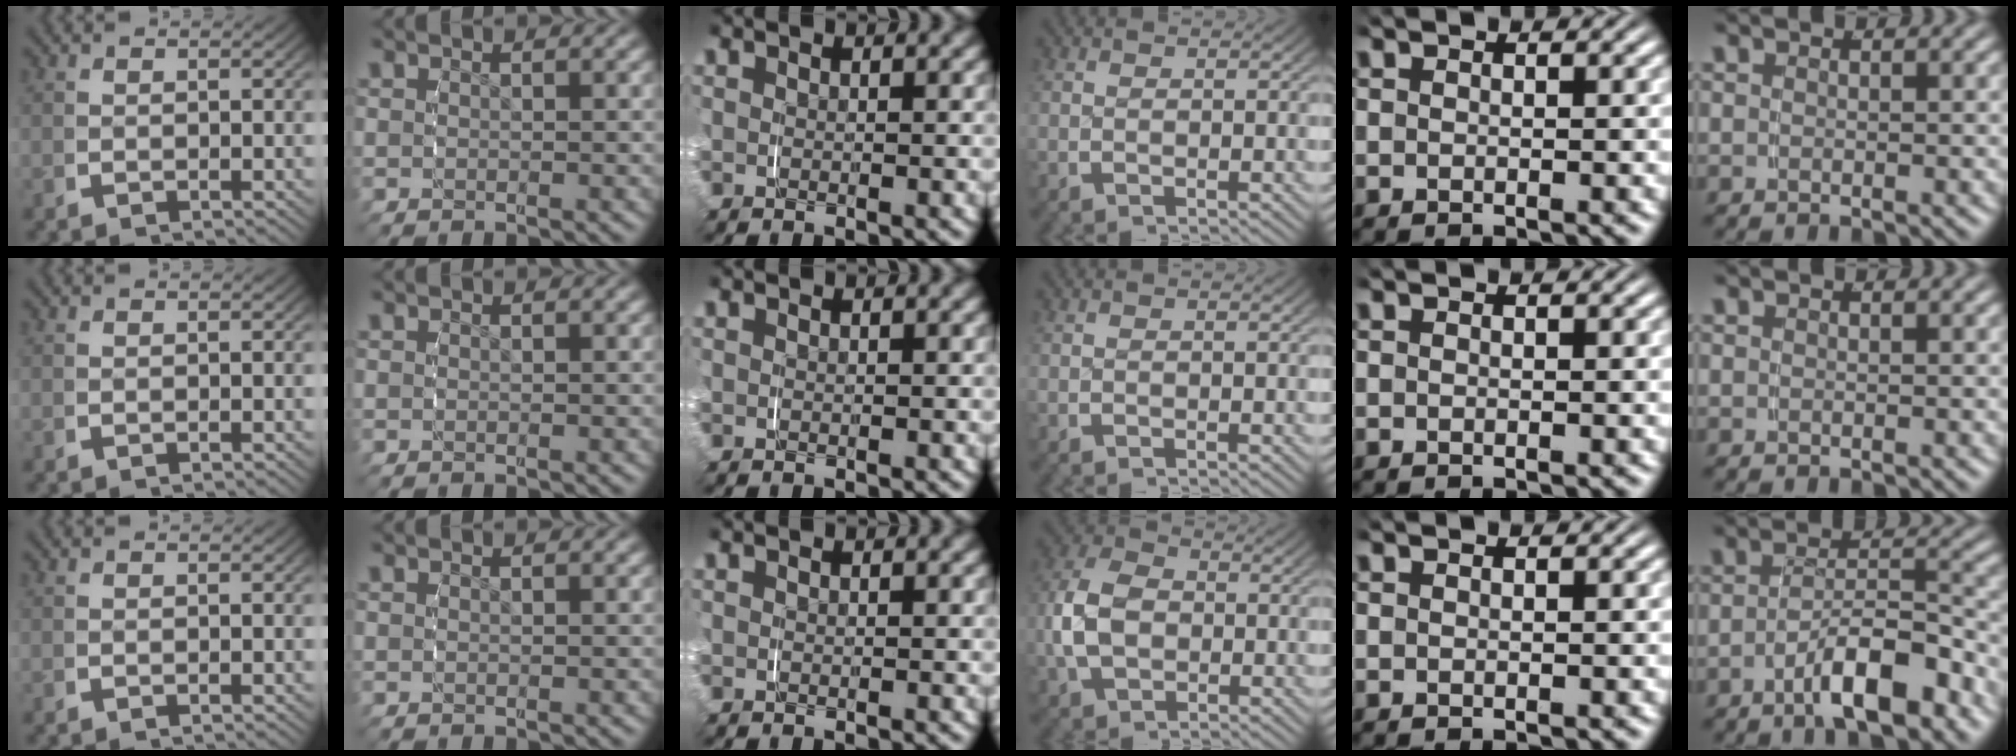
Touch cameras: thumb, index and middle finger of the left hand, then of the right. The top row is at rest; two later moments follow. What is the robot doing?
{"motion": "grasp_and_lifting", "object": "ribbon"}